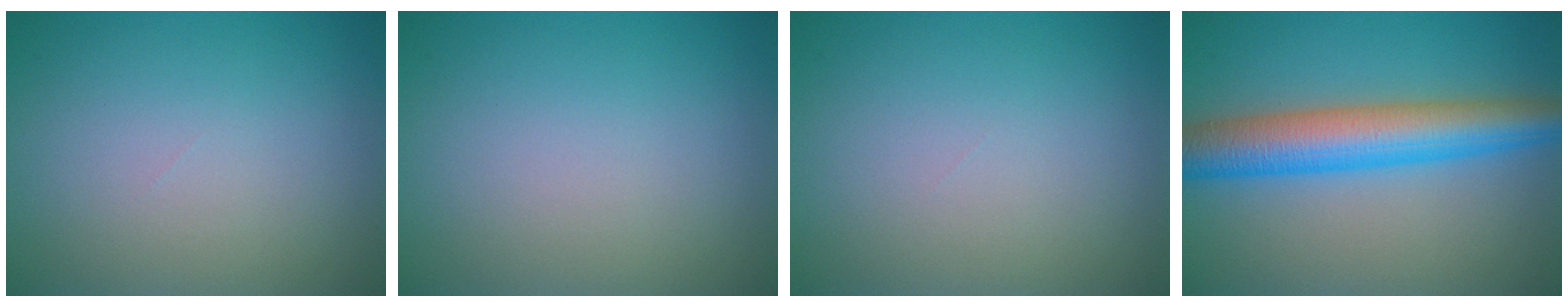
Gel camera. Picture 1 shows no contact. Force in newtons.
{"total": 0.0}
{"total": 0.0}
{"total": 7.7, "press": 7.7, "slide": 0.1}